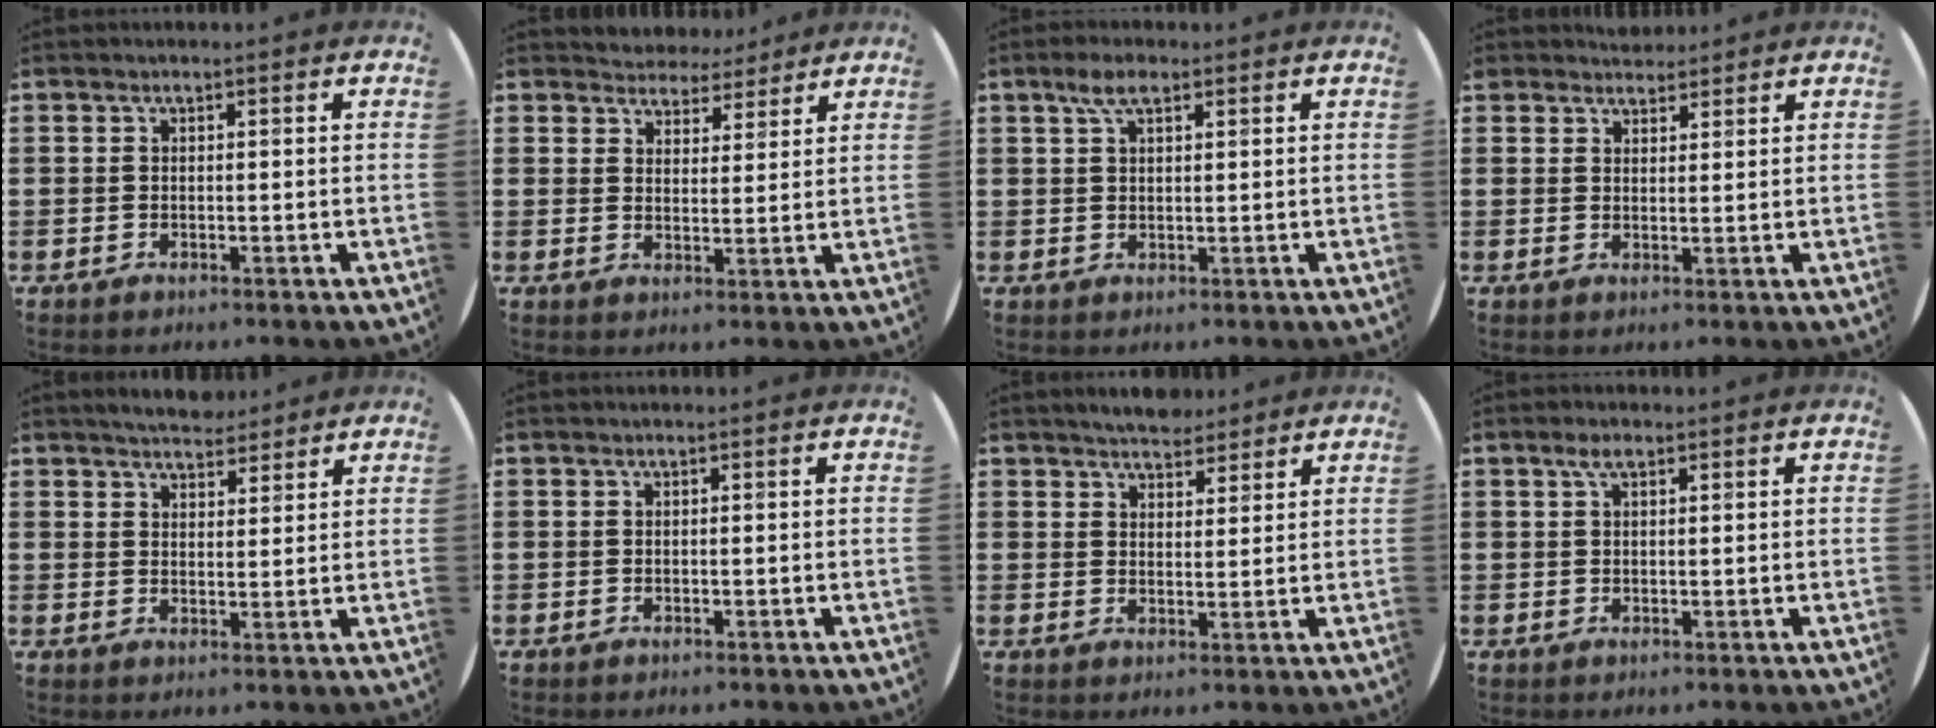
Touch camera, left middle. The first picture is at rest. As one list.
[{"total": 4.3, "force": [4.0, 1.5, 0.0], "torque": [-0.017, -0.016, 0.073]}, {"total": 3.5, "force": [2.2, 1.3, 2.4], "torque": [-0.045, 0.004, 0.036]}, {"total": 2.7, "force": [2.6, 0.6, -0.3], "torque": [0.000, -0.005, 0.049]}, {"total": 4.2, "force": [4.1, 1.0, 0.7], "torque": [-0.014, -0.013, 0.074]}, {"total": 0.0}, {"total": 4.0, "force": [3.8, 1.0, 0.5], "torque": [-0.010, -0.012, 0.071]}, {"total": 2.0, "force": [1.1, 0.7, 1.4], "torque": [-0.030, 0.006, 0.019]}]